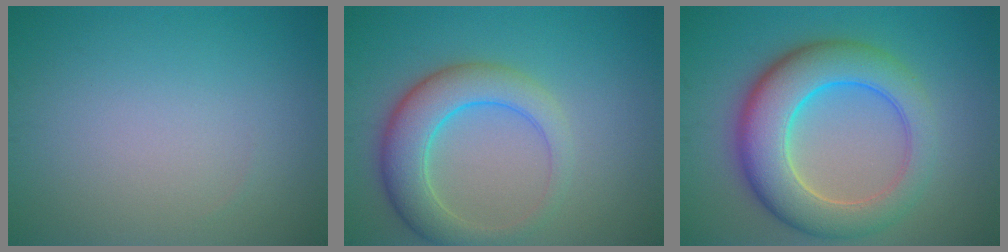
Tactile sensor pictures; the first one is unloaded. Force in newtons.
{"total": 5.8, "press": 5.8, "slide": 0.1}
{"total": 8.9, "press": 8.9, "slide": 0.2}